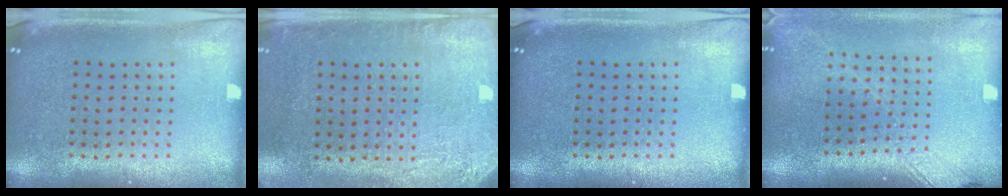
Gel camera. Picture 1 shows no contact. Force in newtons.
{"total": 2.8, "press": 2.3, "slide": 1.5}
{"total": 0.0}
{"total": 1.8, "press": 1.5, "slide": 1.1}